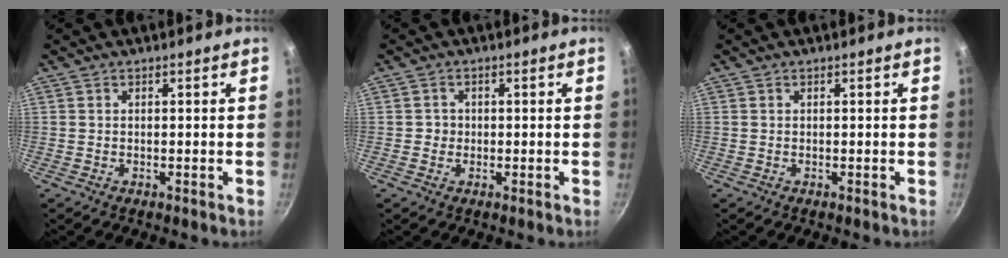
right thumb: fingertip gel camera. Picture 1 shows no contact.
{"total": 1.5, "force": [-0.2, 1.5, 0.3], "torque": [0.007, 0.000, -0.006]}
{"total": 0.0}